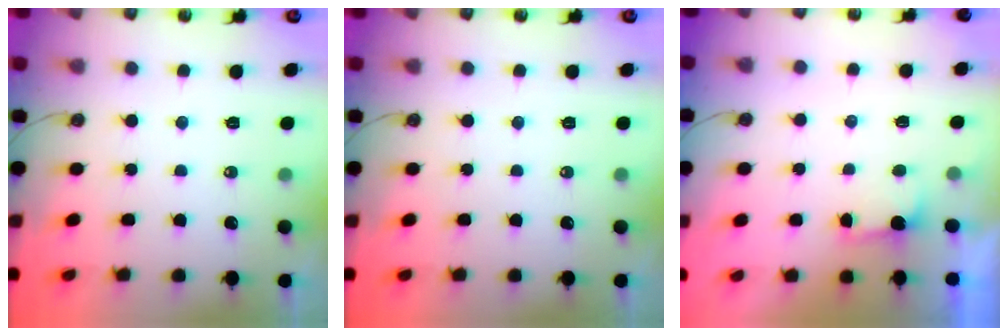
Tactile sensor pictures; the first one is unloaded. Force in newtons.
{"total": 0.0}
{"total": 1.2, "press": 0.9, "slide": 0.8}